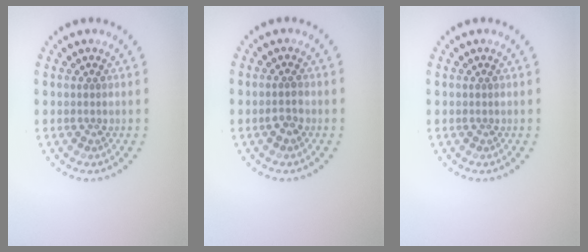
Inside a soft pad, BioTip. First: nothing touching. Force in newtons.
{"total": 1.3, "press": 1.3, "slide": 0.2}
{"total": 0.0}